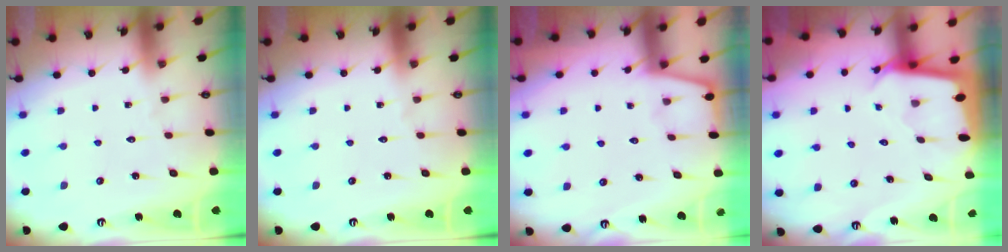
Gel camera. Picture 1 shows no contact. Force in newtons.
{"total": 0.0}
{"total": 1.1, "press": 1.0, "slide": 0.2}
{"total": 2.4, "press": 2.4, "slide": 0.2}